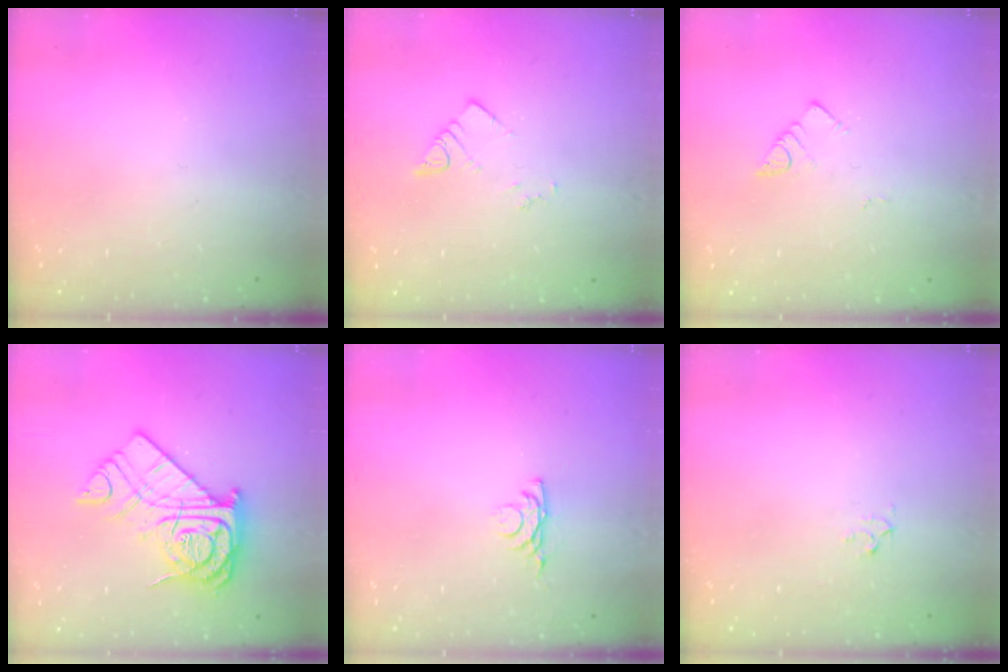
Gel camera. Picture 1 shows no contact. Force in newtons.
{"total": 3.6, "press": 3.6, "slide": 0.1}
{"total": 2.9, "press": 2.9, "slide": 0.3}
{"total": 16.8, "press": 16.7, "slide": 1.7}
{"total": 4.3, "press": 4.2, "slide": 0.8}
{"total": 2.3, "press": 2.3, "slide": 0.2}